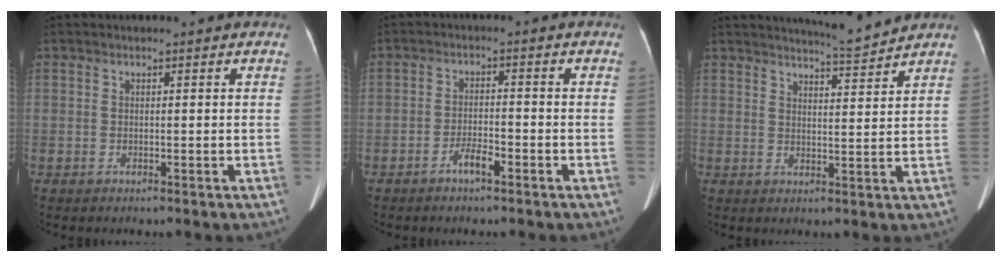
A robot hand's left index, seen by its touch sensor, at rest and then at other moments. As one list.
[{"total": 3.0, "force": [-2.1, 0.6, 2.0], "torque": [-0.037, 0.002, -0.038]}, {"total": 5.5, "force": [5.3, -1.0, 0.8], "torque": [-0.023, -0.013, 0.080]}]